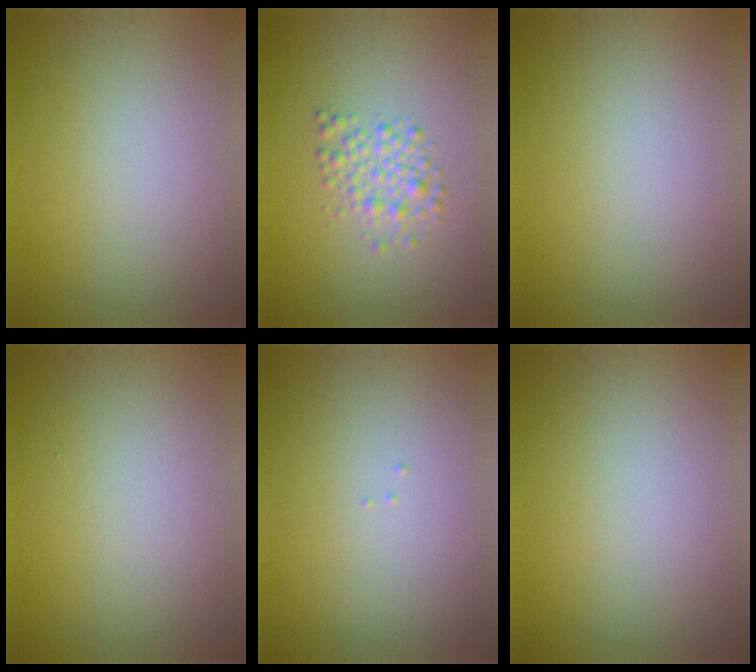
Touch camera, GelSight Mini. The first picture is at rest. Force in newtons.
{"total": 2.5, "press": 2.5, "slide": 0.0}
{"total": 0.0}
{"total": 0.0}
{"total": 0.0}
{"total": 0.0}